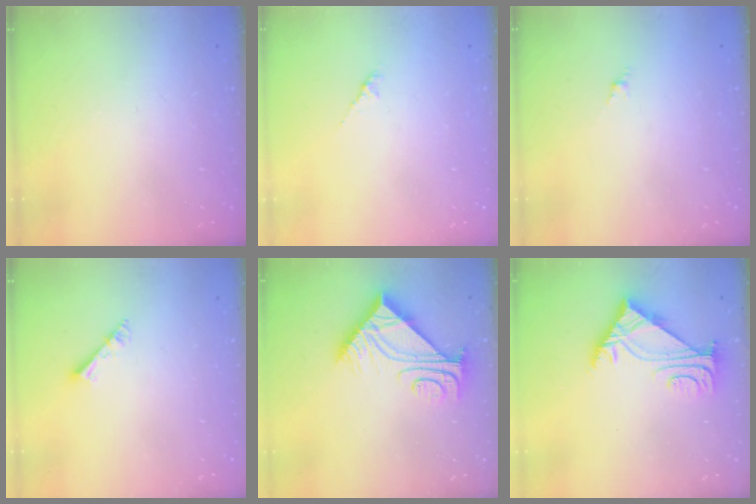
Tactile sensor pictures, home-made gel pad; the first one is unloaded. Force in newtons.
{"total": 1.5, "press": 1.4, "slide": 0.5}
{"total": 1.1, "press": 1.0, "slide": 0.5}
{"total": 3.0, "press": 3.0, "slide": 0.3}
{"total": 9.0, "press": 8.9, "slide": 1.0}
{"total": 5.6, "press": 5.5, "slide": 1.0}